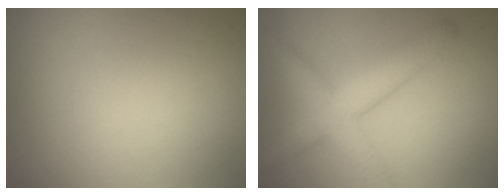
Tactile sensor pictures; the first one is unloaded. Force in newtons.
{"total": 4.5, "press": 4.5, "slide": 0.2}